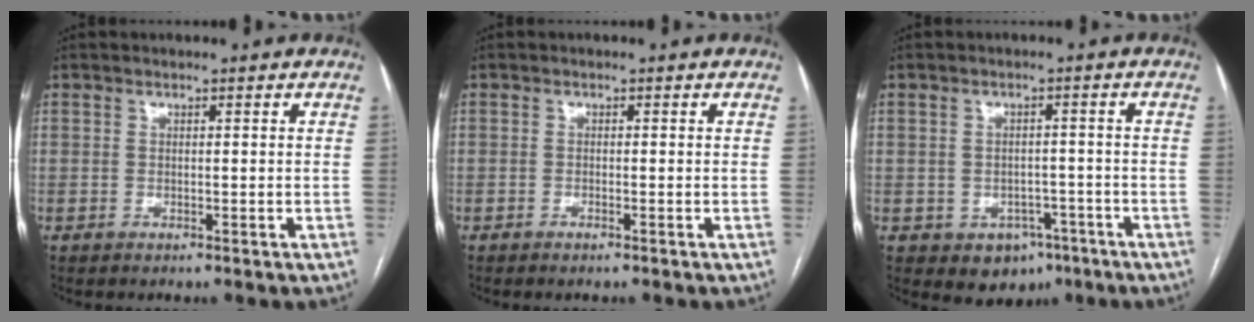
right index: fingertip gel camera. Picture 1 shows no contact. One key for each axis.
{"total": 0.5, "fx": -0.4, "fy": 0.0, "fz": 0.3, "tx": -0.013, "ty": 0.000, "tz": -0.004}
{"total": 5.7, "fx": -3.0, "fy": 4.4, "fz": 2.1, "tx": -0.017, "ty": 0.010, "tz": -0.029}